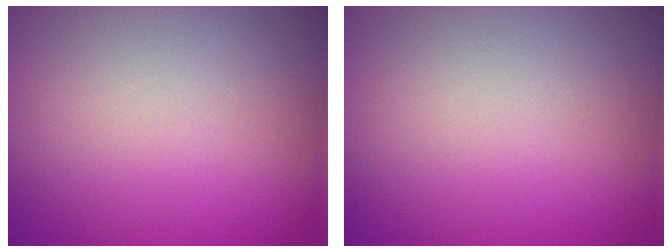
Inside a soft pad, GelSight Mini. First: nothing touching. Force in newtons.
{"total": 0.0}